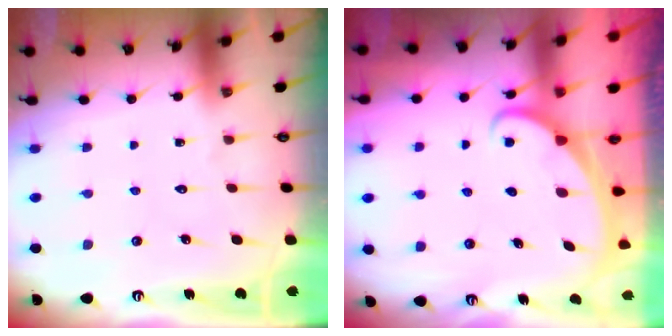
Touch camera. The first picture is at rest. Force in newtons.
{"total": 1.8, "press": 1.8, "slide": 0.1}